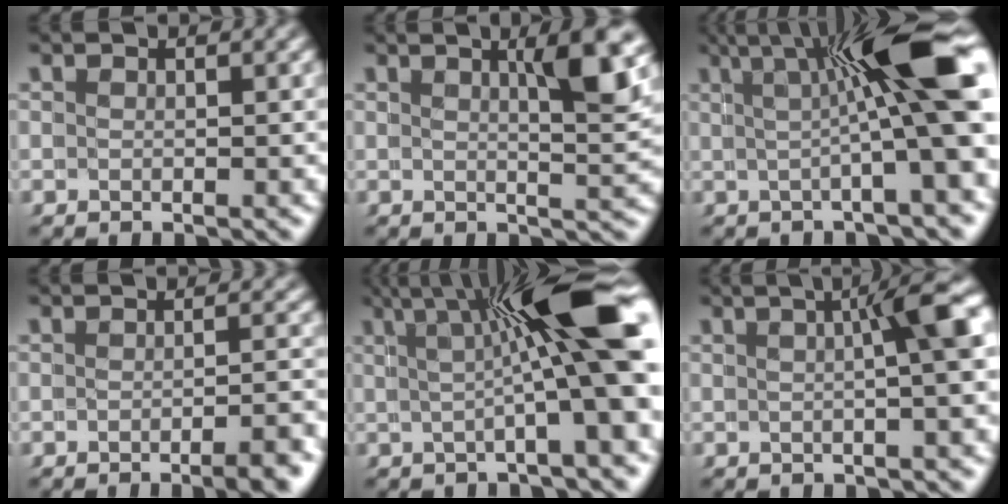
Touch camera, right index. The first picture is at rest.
{"total": 3.9, "force": [1.8, -1.3, 3.2], "torque": [-0.033, 0.001, 0.032]}
{"total": 9.3, "force": [1.7, 0.2, 9.1], "torque": [-0.110, 0.024, 0.026]}
{"total": 3.2, "force": [-2.4, -0.7, 1.9], "torque": [-0.006, 0.004, -0.040]}
{"total": 10.2, "force": [1.7, 0.6, 10.0], "torque": [-0.124, 0.026, 0.022]}
{"total": 5.2, "force": [1.0, 0.0, 5.1], "torque": [-0.048, 0.025, 0.014]}